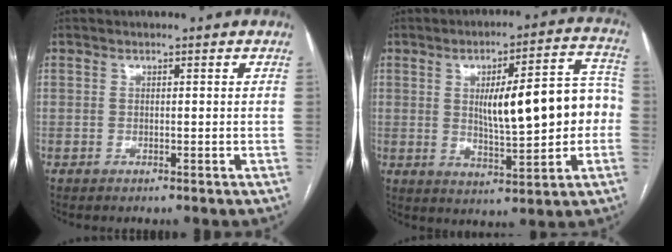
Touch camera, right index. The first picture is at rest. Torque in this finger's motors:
{"motor_torque": [0.70, 0.12, 0.40, 0.17]}